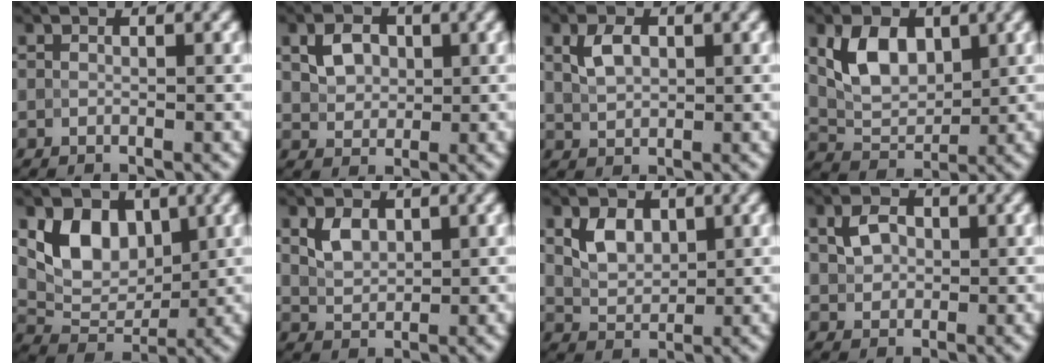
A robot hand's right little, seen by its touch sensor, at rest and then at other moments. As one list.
[{"total": 2.9, "force": [0.9, 2.3, 1.7], "torque": [-0.035, 0.002, 0.015]}, {"total": 2.7, "force": [0.9, 1.7, 1.9], "torque": [-0.041, 0.003, 0.021]}, {"total": 5.3, "force": [1.7, 3.4, 3.6], "torque": [-0.072, -0.001, 0.031]}, {"total": 5.5, "force": [2.0, 3.9, 3.4], "torque": [-0.058, -0.007, 0.036]}, {"total": 2.5, "force": [1.1, 1.6, 1.5], "torque": [-0.032, -0.001, 0.025]}, {"total": 3.1, "force": [1.2, 2.1, 1.9], "torque": [-0.038, -0.001, 0.025]}, {"total": 2.6, "force": [0.7, 2.0, 1.6], "torque": [-0.035, 0.004, 0.012]}]